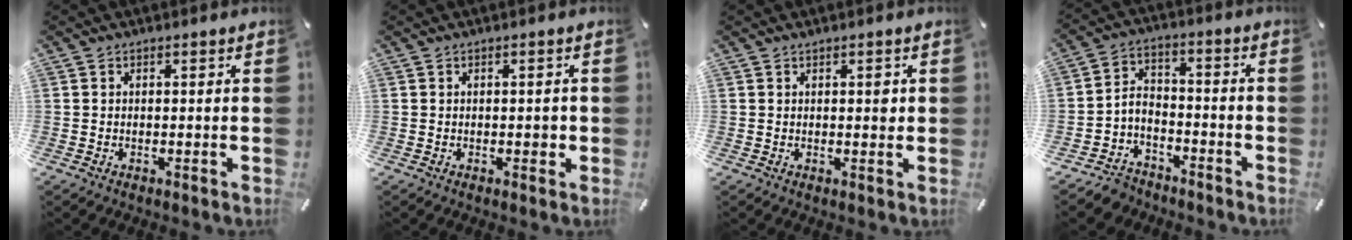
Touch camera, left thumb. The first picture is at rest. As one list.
[{"total": 1.5, "force": [-0.2, 0.8, 1.2], "torque": [-0.014, -0.002, -0.005]}, {"total": 1.7, "force": [0.4, 0.8, 1.4], "torque": [-0.021, 0.002, 0.004]}, {"total": 6.0, "force": [-4.8, 3.5, 1.1], "torque": [-0.021, 0.019, -0.097]}]